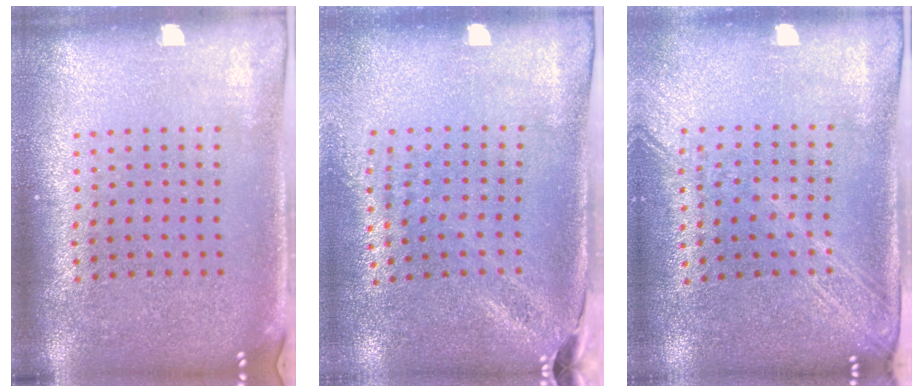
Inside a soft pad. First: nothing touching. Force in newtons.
{"total": 2.0, "press": 1.6, "slide": 1.2}
{"total": 2.0, "press": 1.7, "slide": 1.1}